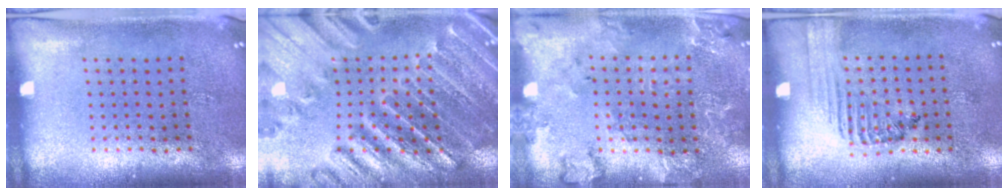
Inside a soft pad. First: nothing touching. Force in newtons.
{"total": 2.8, "press": 2.8, "slide": 0.4}
{"total": 2.0, "press": 1.9, "slide": 0.4}
{"total": 1.4, "press": 1.1, "slide": 0.9}